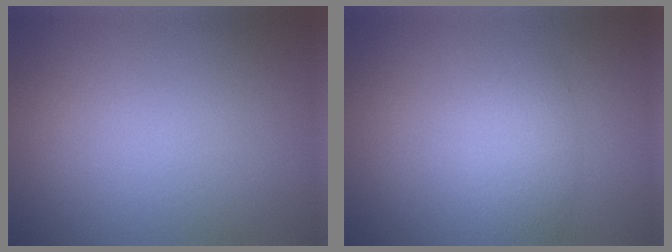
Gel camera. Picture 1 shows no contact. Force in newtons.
{"total": 2.3, "press": 2.3, "slide": 0.1}